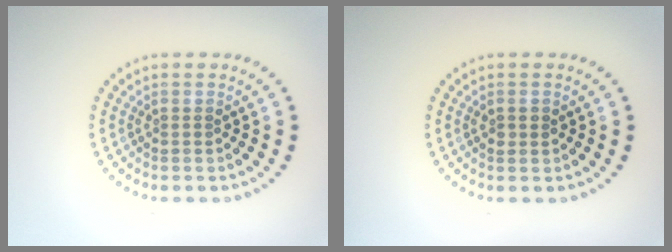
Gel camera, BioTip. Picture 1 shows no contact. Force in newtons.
{"total": 1.0, "press": 1.0, "slide": 0.1}